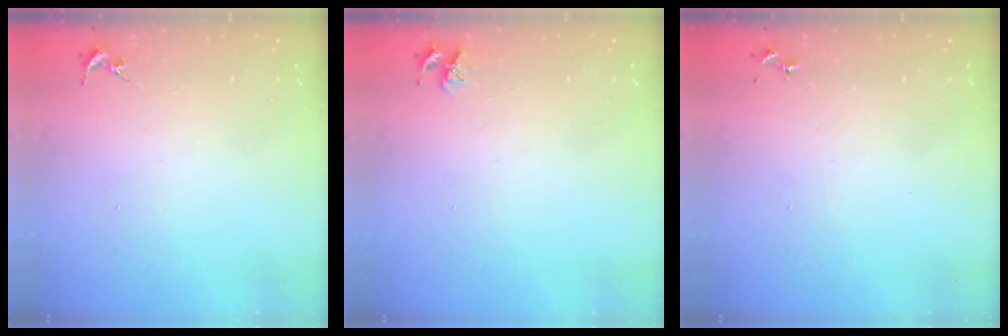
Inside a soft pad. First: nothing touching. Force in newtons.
{"total": 3.6, "press": 3.6, "slide": 0.5}
{"total": 0.0}